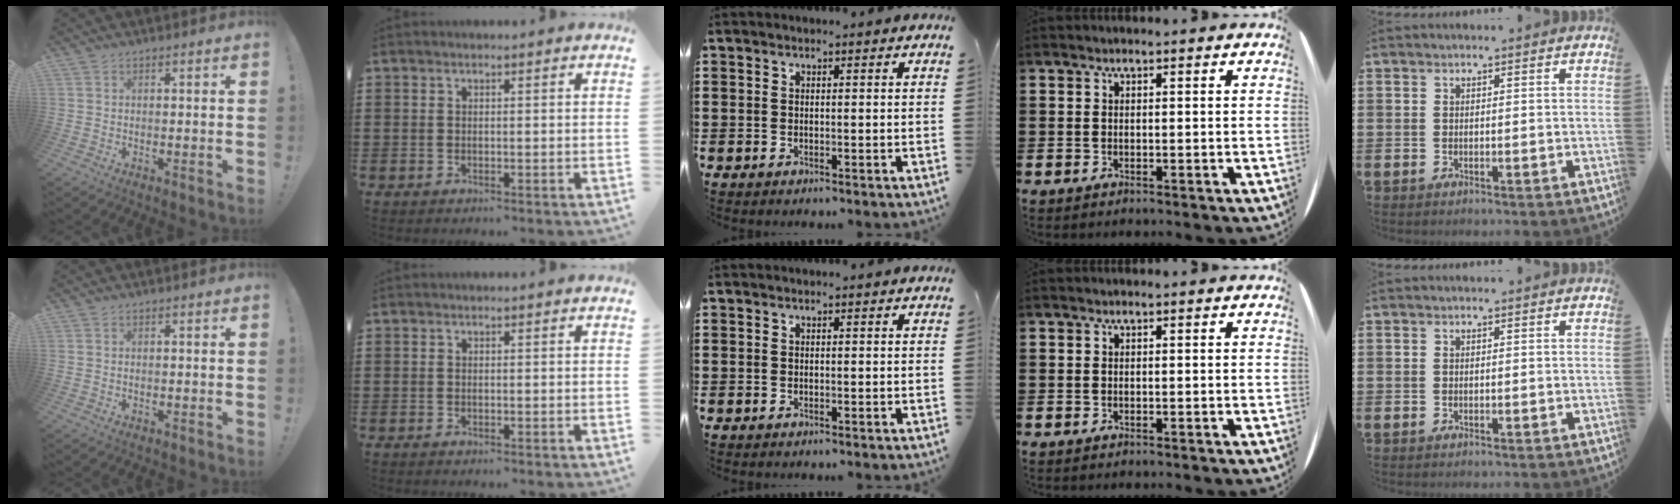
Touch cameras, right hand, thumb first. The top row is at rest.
{}